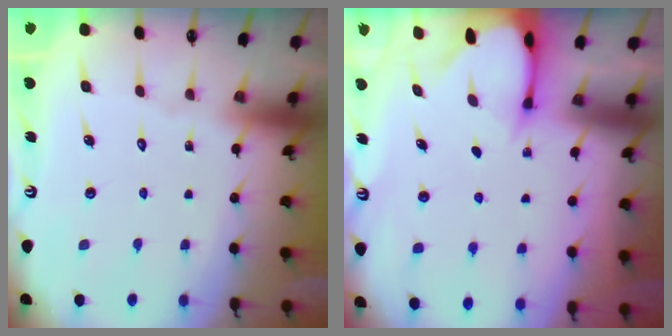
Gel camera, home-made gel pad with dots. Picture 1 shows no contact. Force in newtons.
{"total": 2.7, "press": 2.7, "slide": 0.3}